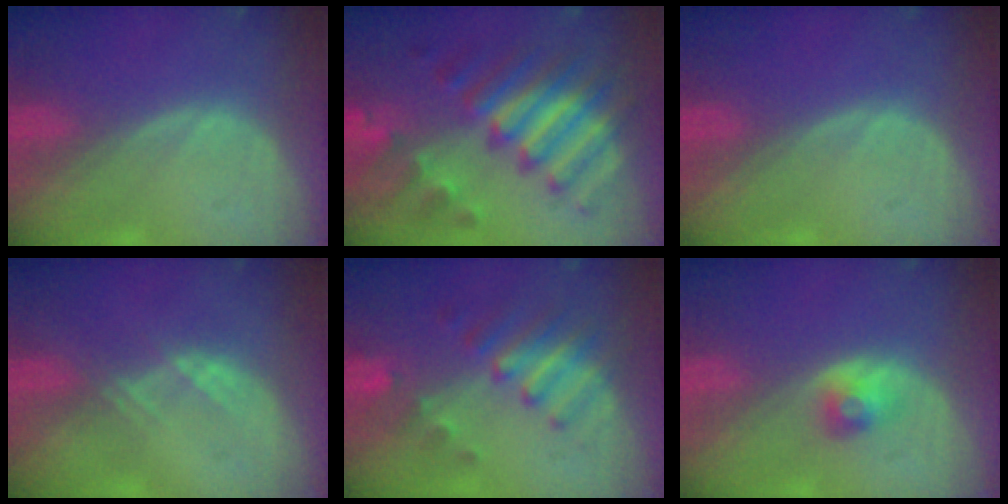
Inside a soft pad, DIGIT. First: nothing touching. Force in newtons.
{"total": 11.8, "press": 11.8, "slide": 1.2}
{"total": 0.0}
{"total": 1.9, "press": 1.8, "slide": 0.8}
{"total": 7.6, "press": 6.8, "slide": 3.4}
{"total": 2.6, "press": 2.4, "slide": 1.2}